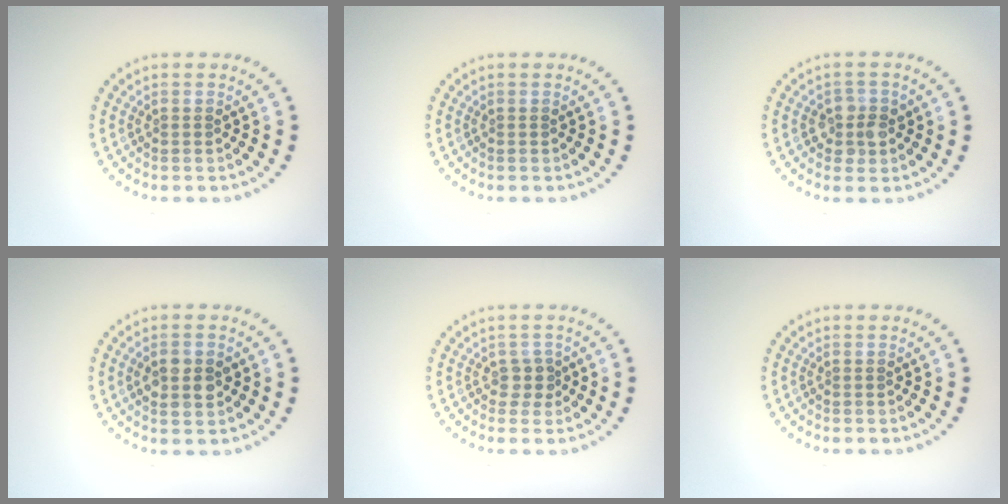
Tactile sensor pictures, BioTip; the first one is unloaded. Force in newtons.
{"total": 0.0}
{"total": 2.3, "press": 2.1, "slide": 0.8}
{"total": 2.7, "press": 2.7, "slide": 0.1}
{"total": 1.5, "press": 1.2, "slide": 0.9}
{"total": 0.0}